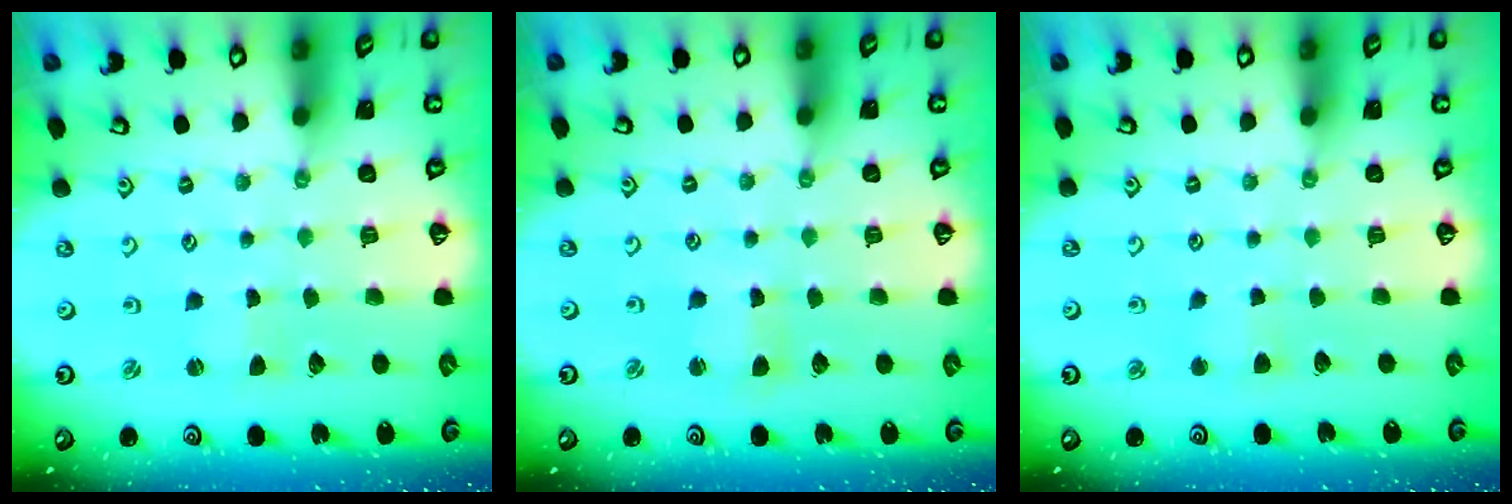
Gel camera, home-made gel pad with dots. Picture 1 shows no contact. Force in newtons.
{"total": 2.4, "press": 2.4, "slide": 0.3}
{"total": 2.9, "press": 2.8, "slide": 0.4}